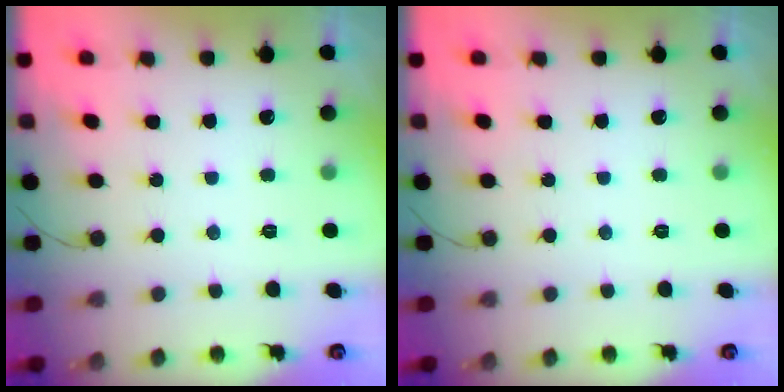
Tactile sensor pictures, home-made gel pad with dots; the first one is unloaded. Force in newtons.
{"total": 0.0}